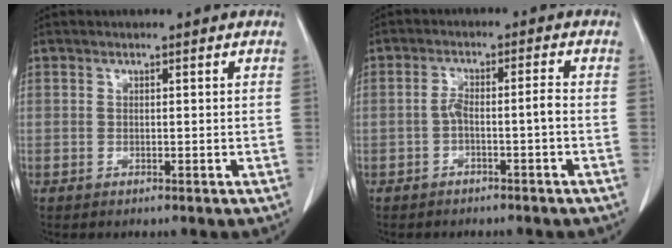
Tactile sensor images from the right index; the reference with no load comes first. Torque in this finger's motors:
{"motor_torque": [0.35, -0.13, 0.00, 0.05]}